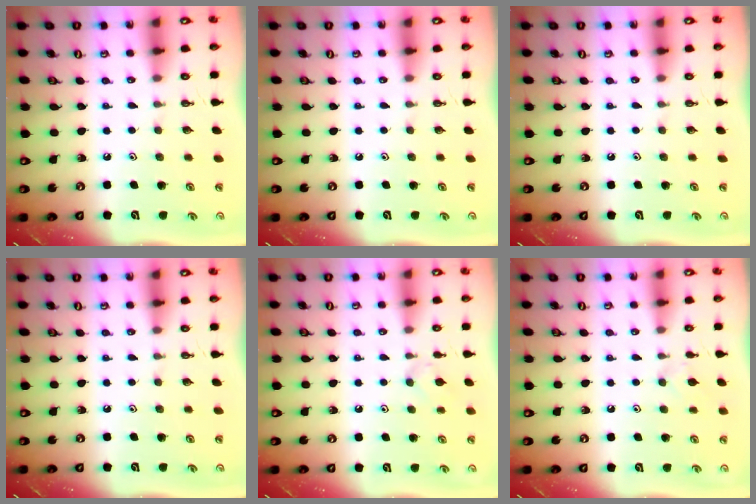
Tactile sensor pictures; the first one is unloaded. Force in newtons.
{"total": 0.0}
{"total": 0.0}
{"total": 0.0}
{"total": 4.1, "press": 4.0, "slide": 0.8}
{"total": 3.8, "press": 3.8, "slide": 0.7}